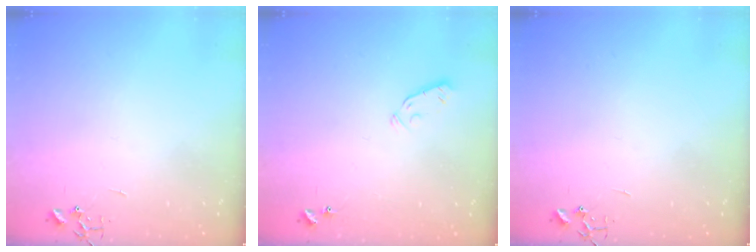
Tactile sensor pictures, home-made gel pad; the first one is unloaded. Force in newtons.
{"total": 3.3, "press": 3.1, "slide": 1.0}
{"total": 0.0}